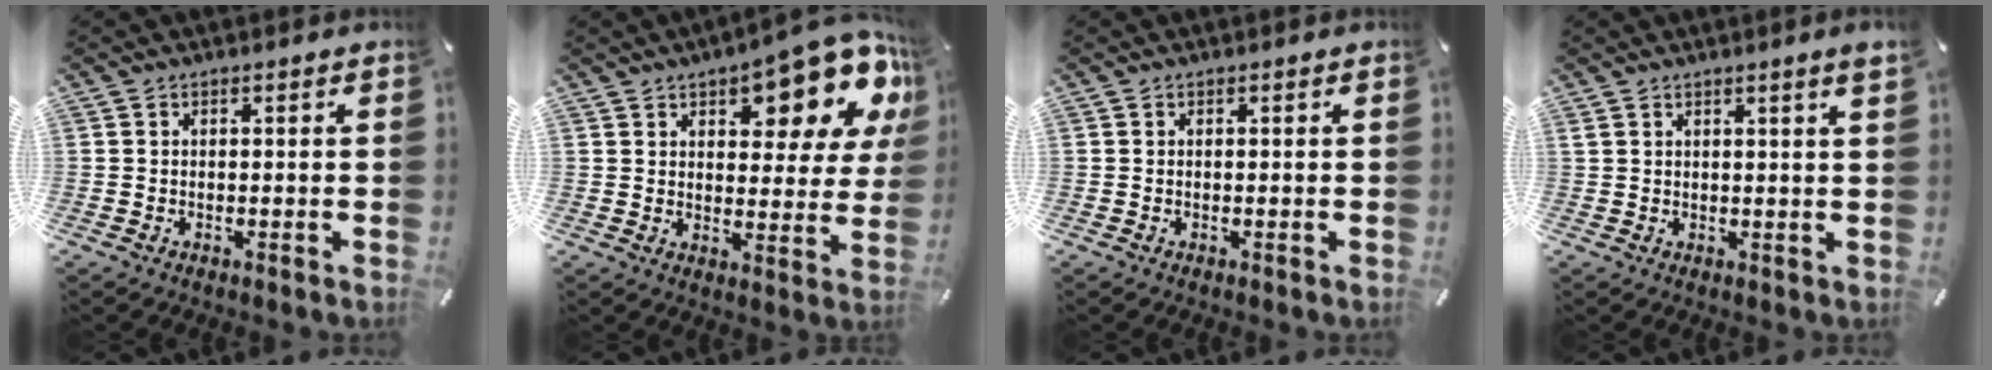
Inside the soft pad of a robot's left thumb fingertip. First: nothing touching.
{"total": 16.0, "force": [9.7, 6.8, 10.8], "torque": [-0.124, -0.073, 0.158]}
{"total": 0.0}
{"total": 2.5, "force": [1.5, -0.1, 1.9], "torque": [-0.038, -0.003, 0.027]}